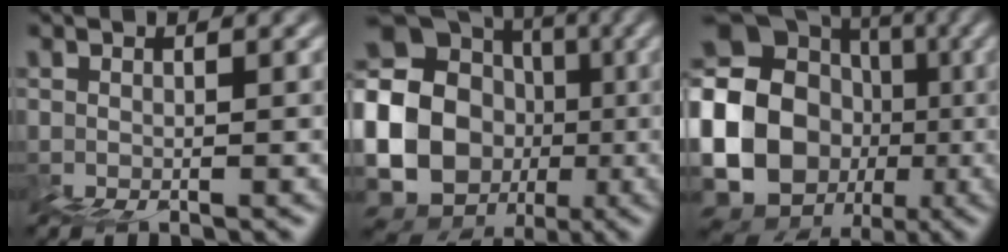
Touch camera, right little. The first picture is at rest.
{"total": 19.1, "force": [-0.7, 18.0, 6.3], "torque": [-0.132, 0.004, -0.043]}
{"total": 17.2, "force": [-0.1, 15.8, 6.7], "torque": [-0.123, 0.003, -0.030]}